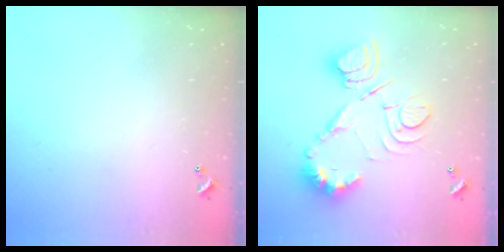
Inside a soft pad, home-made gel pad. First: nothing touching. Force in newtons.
{"total": 16.2, "press": 16.1, "slide": 1.2}